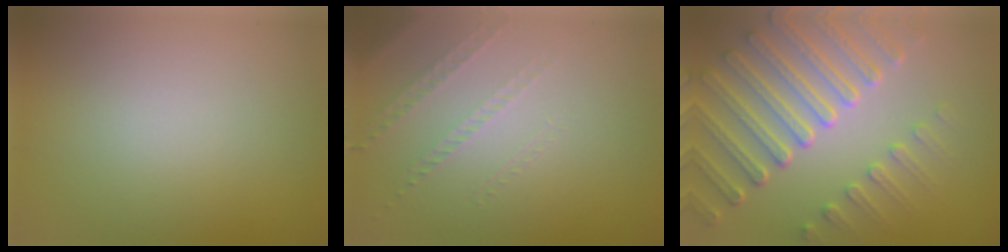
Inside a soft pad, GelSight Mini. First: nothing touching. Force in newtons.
{"total": 1.3, "press": 0.9, "slide": 0.9}
{"total": 7.4, "press": 5.5, "slide": 4.9}